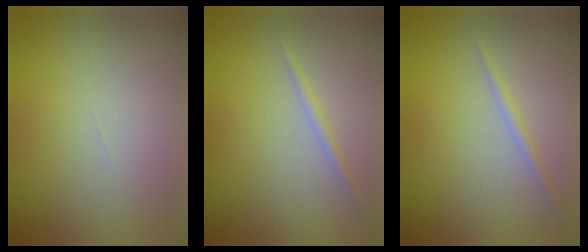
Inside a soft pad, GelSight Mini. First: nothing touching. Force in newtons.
{"total": 0.9, "press": 0.9, "slide": 0.0}
{"total": 0.9, "press": 0.9, "slide": 0.0}